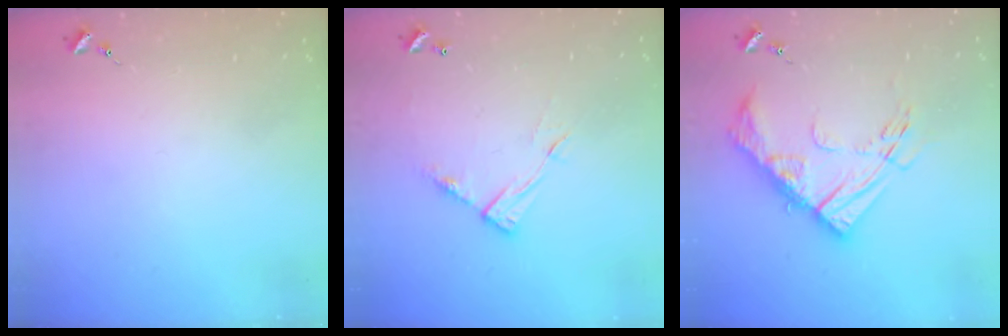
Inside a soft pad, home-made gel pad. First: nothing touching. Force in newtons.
{"total": 10.0, "press": 10.0, "slide": 0.5}
{"total": 17.2, "press": 17.1, "slide": 1.6}